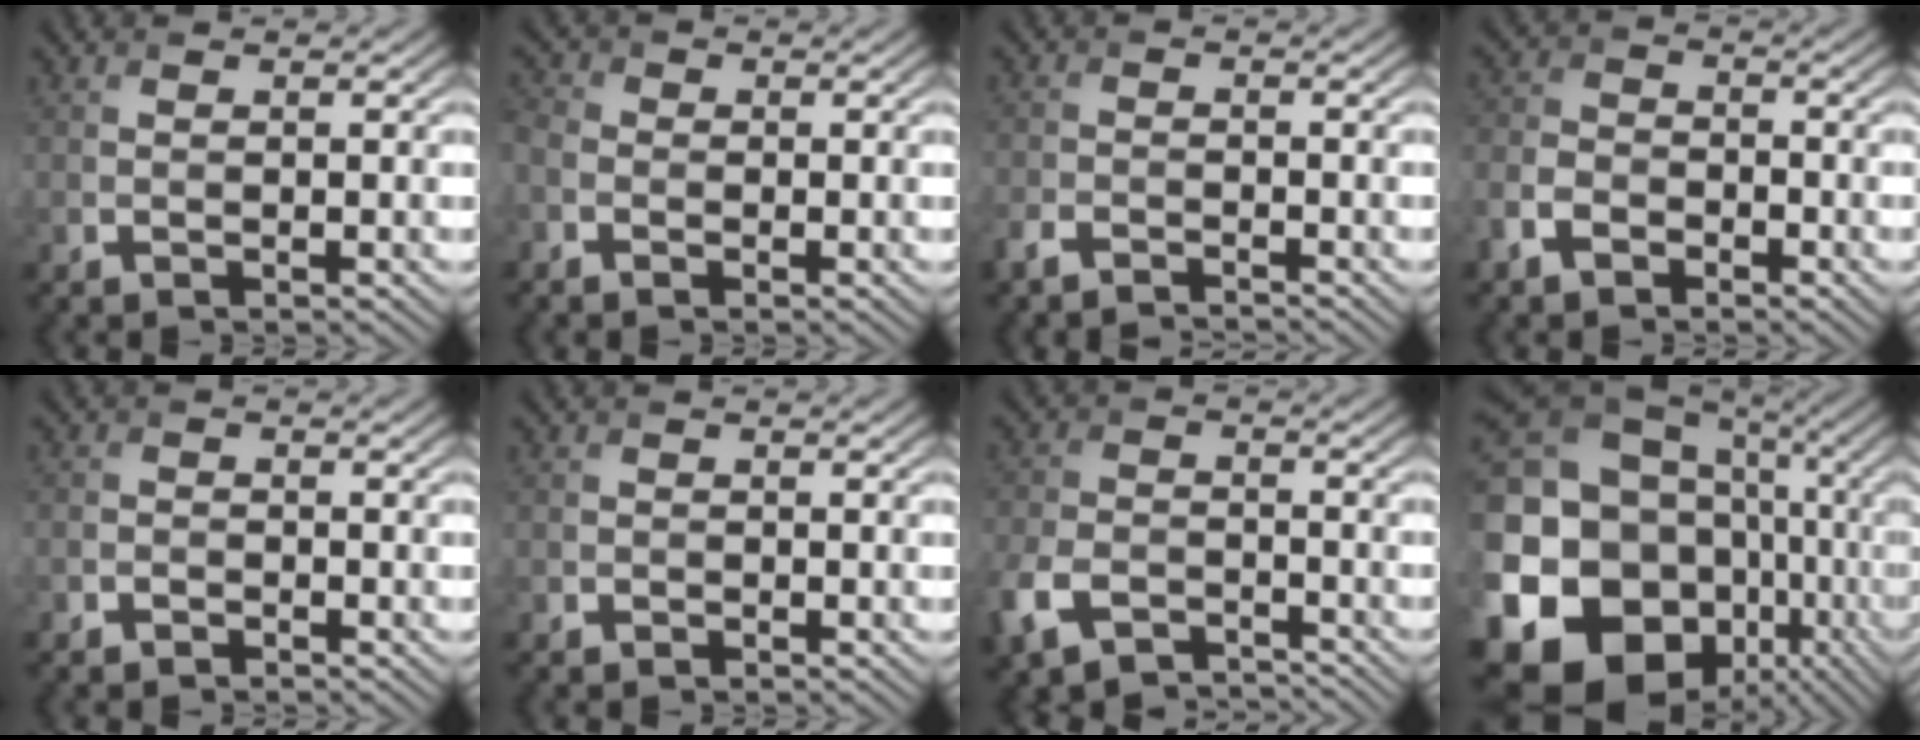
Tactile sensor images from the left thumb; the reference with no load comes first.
{"total": 2.9, "force": [-1.6, 2.1, 1.4], "torque": [-0.041, 0.001, -0.039]}
{"total": 2.6, "force": [-2.4, 0.4, 1.0], "torque": [-0.021, -0.004, -0.056]}
{"total": 4.6, "force": [-2.8, 3.0, 2.1], "torque": [-0.061, 0.002, -0.068]}
{"total": 1.3, "force": [-1.1, 0.6, 0.2], "torque": [-0.002, 0.004, -0.028]}
{"total": 0.8, "force": [-0.6, 0.4, 0.0], "torque": [0.002, 0.001, -0.017]}
{"total": 7.6, "force": [-5.0, 4.1, 4.1], "torque": [-0.101, -0.010, -0.108]}
{"total": 24.1, "force": [-4.7, 19.7, 13.1], "torque": [-0.307, -0.050, -0.083]}